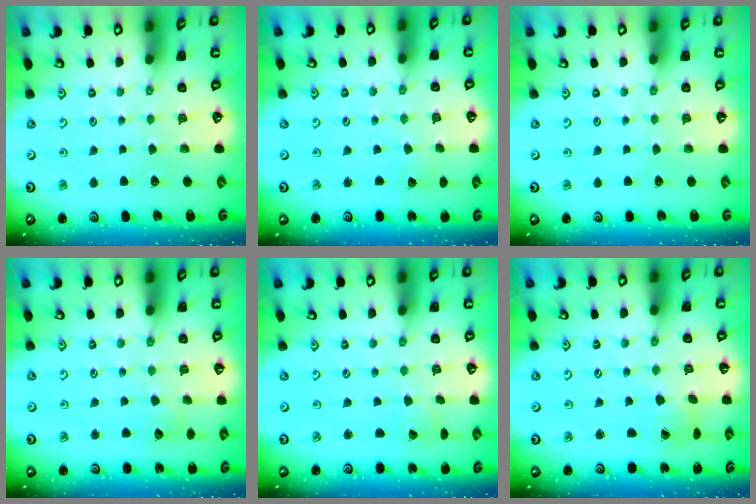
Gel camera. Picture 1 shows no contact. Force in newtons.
{"total": 2.4, "press": 2.4, "slide": 0.3}
{"total": 0.0}
{"total": 4.3, "press": 4.3, "slide": 0.5}
{"total": 2.1, "press": 2.1, "slide": 0.1}
{"total": 2.0, "press": 2.0, "slide": 0.4}